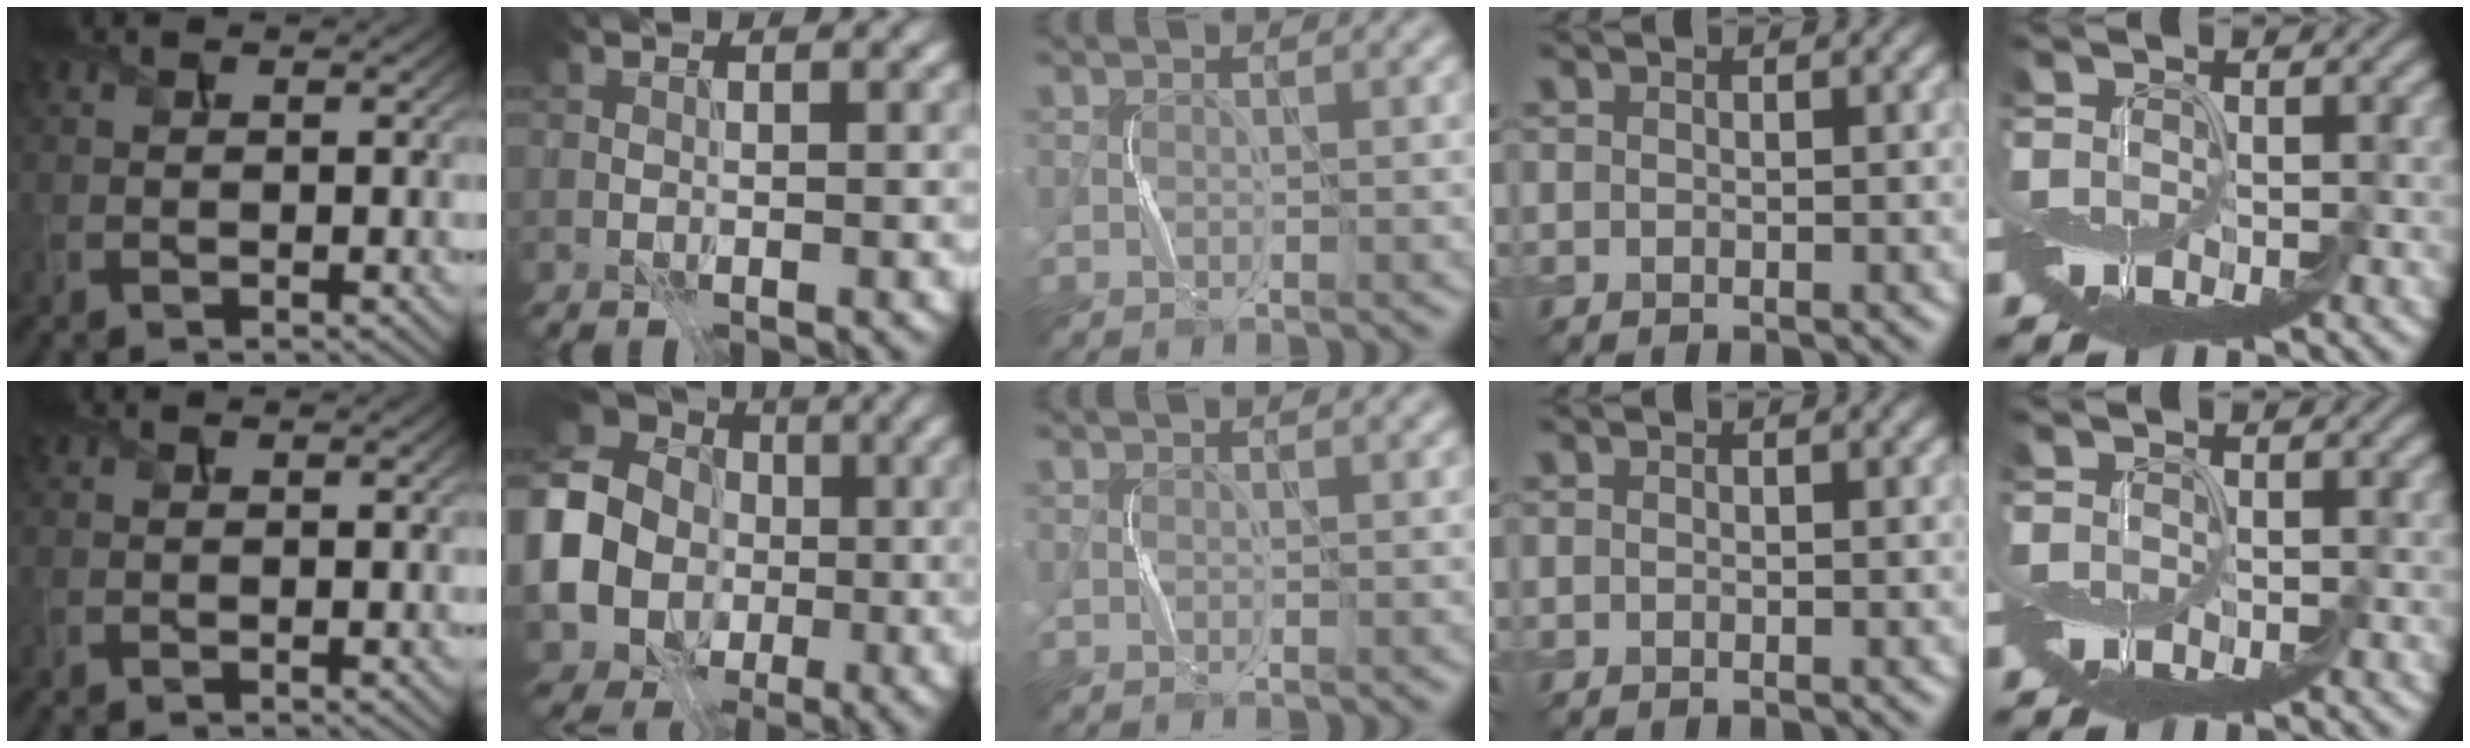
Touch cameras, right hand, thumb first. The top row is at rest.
{"index": {"total": 17.9, "force": [-1.2, 16.5, 6.9], "torque": [-0.190, -0.004, -0.062]}}